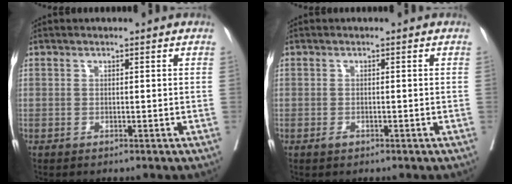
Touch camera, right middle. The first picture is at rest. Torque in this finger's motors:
{"motor_torque": [0.53, -0.18, 0.03, 0.01]}